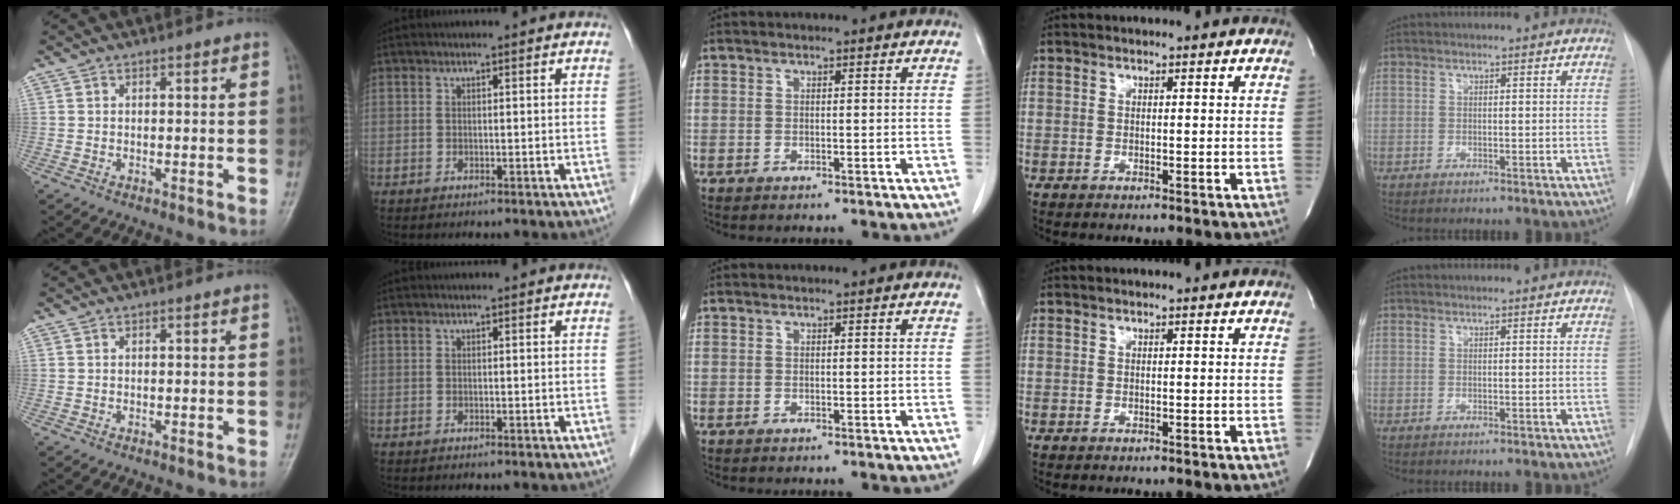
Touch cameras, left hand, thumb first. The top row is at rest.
{}